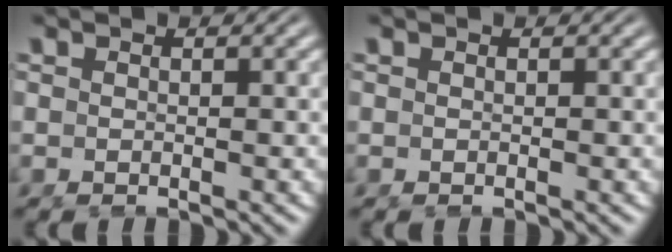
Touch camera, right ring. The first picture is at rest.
{"total": 1.5, "force": [-0.4, -1.4, -0.4], "torque": [0.018, -0.013, 0.005]}